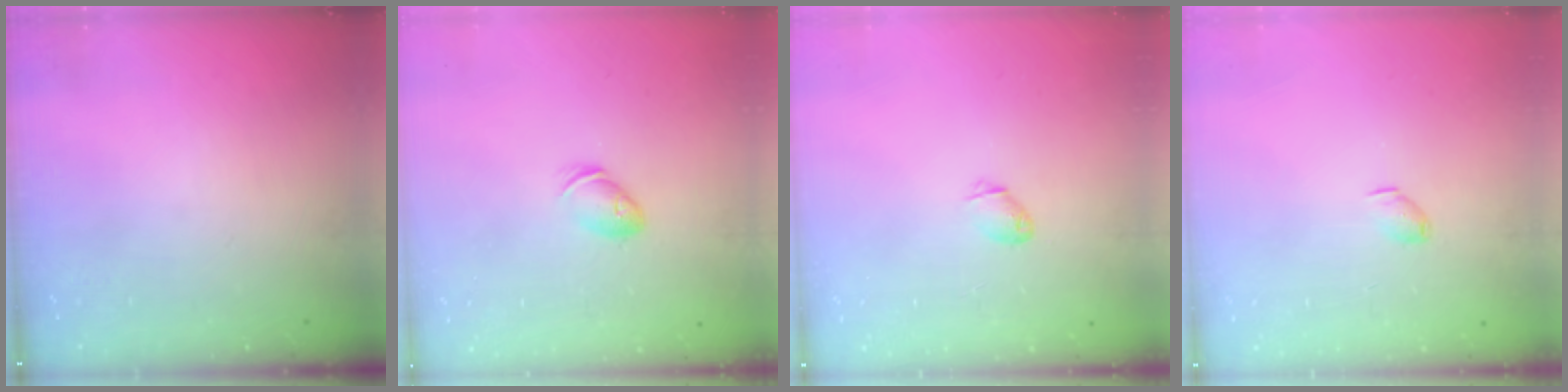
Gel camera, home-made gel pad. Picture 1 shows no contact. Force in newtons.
{"total": 7.1, "press": 7.0, "slide": 1.1}
{"total": 2.4, "press": 2.4, "slide": 0.4}
{"total": 2.8, "press": 2.8, "slide": 0.5}